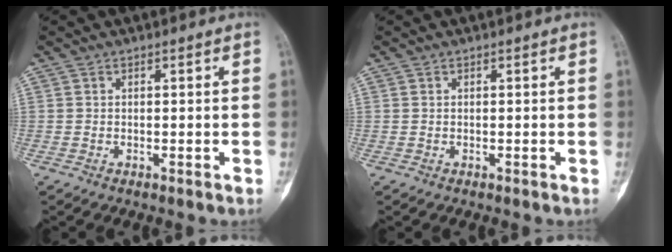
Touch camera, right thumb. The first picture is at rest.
{"total": 0.0}